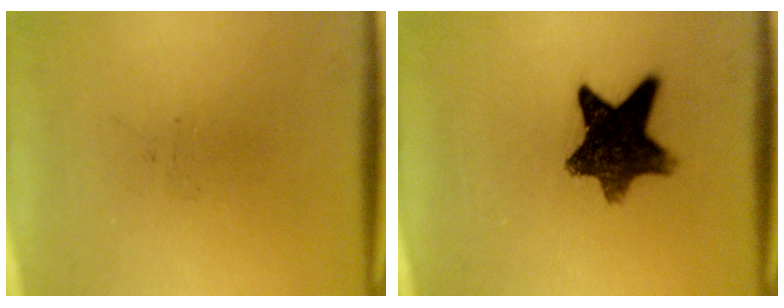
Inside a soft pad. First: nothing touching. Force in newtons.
{"total": 10.8}